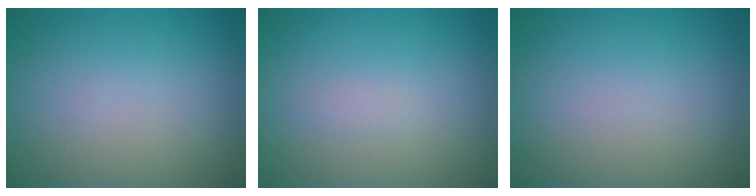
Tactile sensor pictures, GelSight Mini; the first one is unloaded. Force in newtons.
{"total": 0.6, "press": 0.6, "slide": 0.0}
{"total": 0.0}